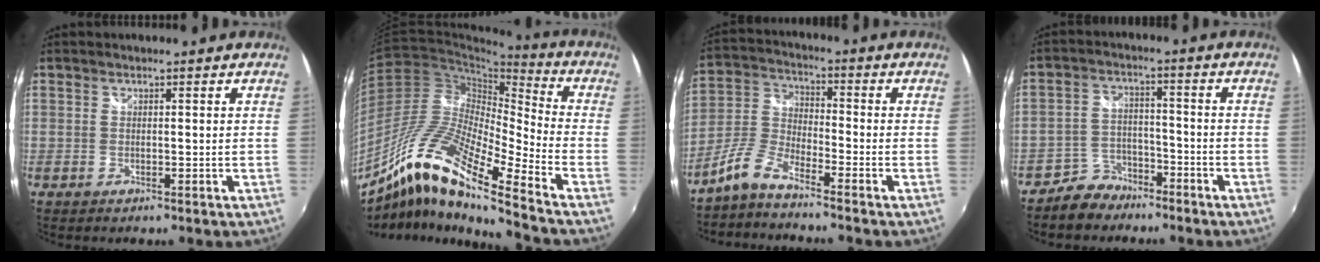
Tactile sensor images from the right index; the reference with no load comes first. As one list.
[{"total": 16.3, "force": [-11.7, 1.4, 11.3], "torque": [-0.201, 0.000, -0.241]}, {"total": 6.5, "force": [-5.4, 1.3, 3.4], "torque": [-0.082, 0.016, -0.120]}, {"total": 6.6, "force": [-4.8, 4.5, 0.6], "torque": [-0.022, 0.026, -0.075]}]